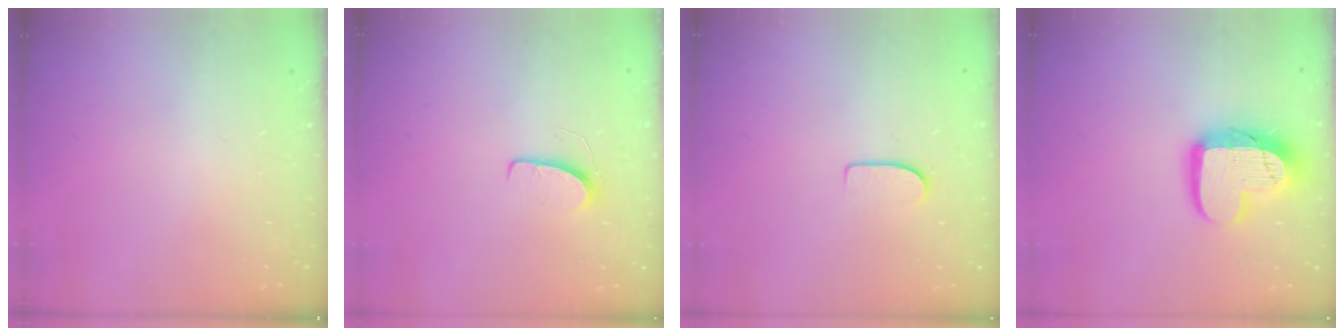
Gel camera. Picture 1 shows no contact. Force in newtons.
{"total": 5.8, "press": 5.7, "slide": 0.4}
{"total": 5.5, "press": 5.5, "slide": 0.5}
{"total": 15.1, "press": 15.1, "slide": 1.3}